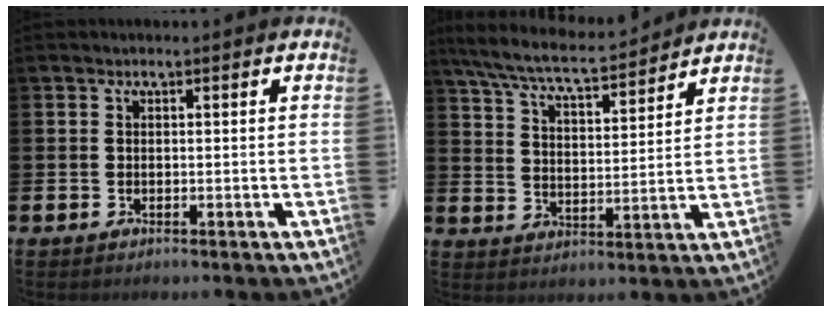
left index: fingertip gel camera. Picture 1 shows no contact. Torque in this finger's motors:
{"motor_torque": [0.67, -0.65, 0.58, 0.21]}